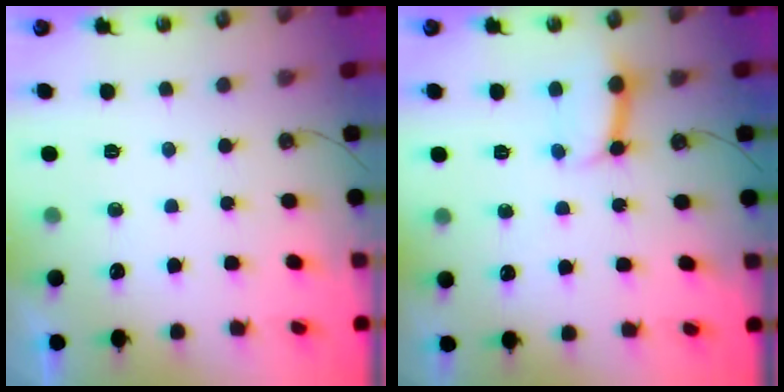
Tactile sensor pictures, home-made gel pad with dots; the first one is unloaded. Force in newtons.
{"total": 10.1, "press": 10.0, "slide": 1.2}